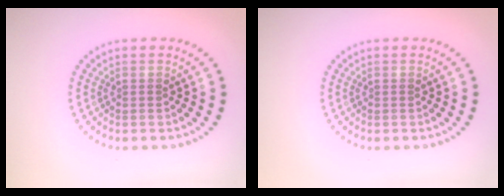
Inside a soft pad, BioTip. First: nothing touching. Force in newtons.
{"total": 0.0}